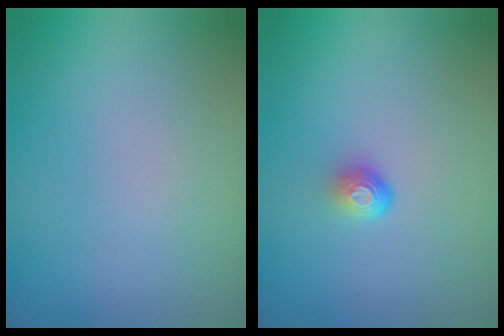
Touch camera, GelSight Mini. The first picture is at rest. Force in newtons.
{"total": 1.7, "press": 1.1, "slide": 1.3}